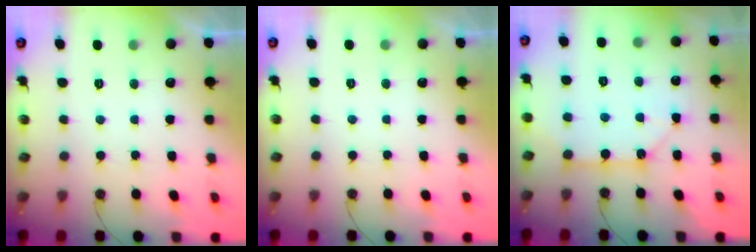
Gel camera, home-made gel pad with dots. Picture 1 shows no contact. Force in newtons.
{"total": 0.0}
{"total": 11.5, "press": 11.4, "slide": 1.2}